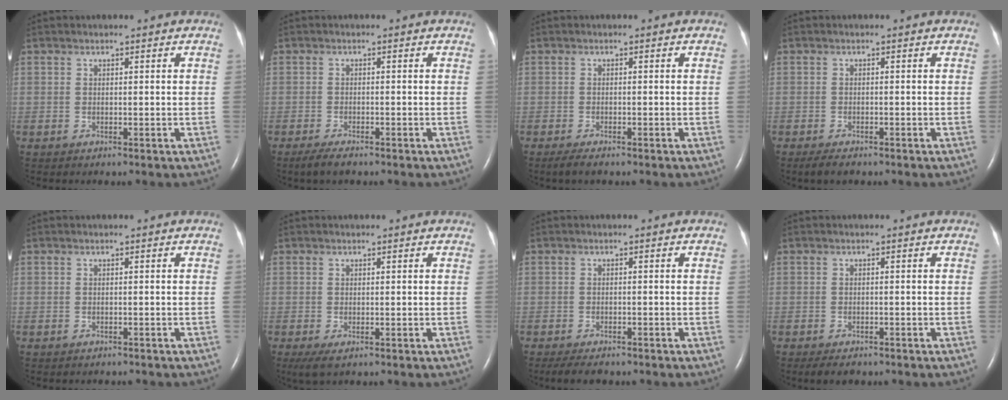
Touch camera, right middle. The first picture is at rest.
{"total": 2.5, "force": [-1.9, 0.6, 1.5], "torque": [-0.039, -0.007, -0.034]}
{"total": 1.8, "force": [-1.4, 0.4, 1.1], "torque": [-0.031, -0.006, -0.024]}
{"total": 2.2, "force": [-1.7, 0.7, 1.2], "torque": [-0.029, -0.005, -0.025]}
{"total": 1.3, "force": [-1.1, 0.4, 0.5], "torque": [-0.017, -0.003, -0.010]}
{"total": 2.2, "force": [-0.9, 0.8, 1.8], "torque": [-0.033, -0.006, -0.011]}
{"total": 3.9, "force": [-3.1, 1.3, 1.9], "torque": [-0.034, -0.009, -0.044]}
{"total": 2.4, "force": [-1.8, 1.1, 1.2], "torque": [-0.020, -0.004, -0.022]}